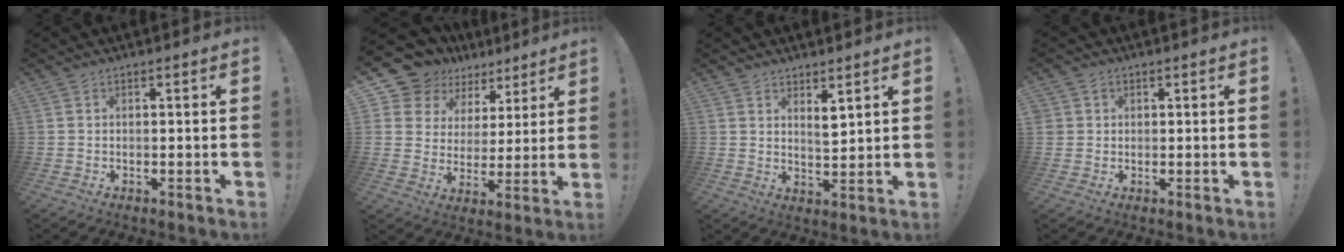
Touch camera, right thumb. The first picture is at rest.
{"total": 11.4, "force": [8.3, 7.6, 2.2], "torque": [-0.054, -0.068, 0.166]}
{"total": 4.8, "force": [3.7, 1.7, 2.5], "torque": [-0.036, -0.030, 0.063]}
{"total": 2.2, "force": [0.8, 2.0, 0.3], "torque": [-0.005, -0.002, 0.016]}